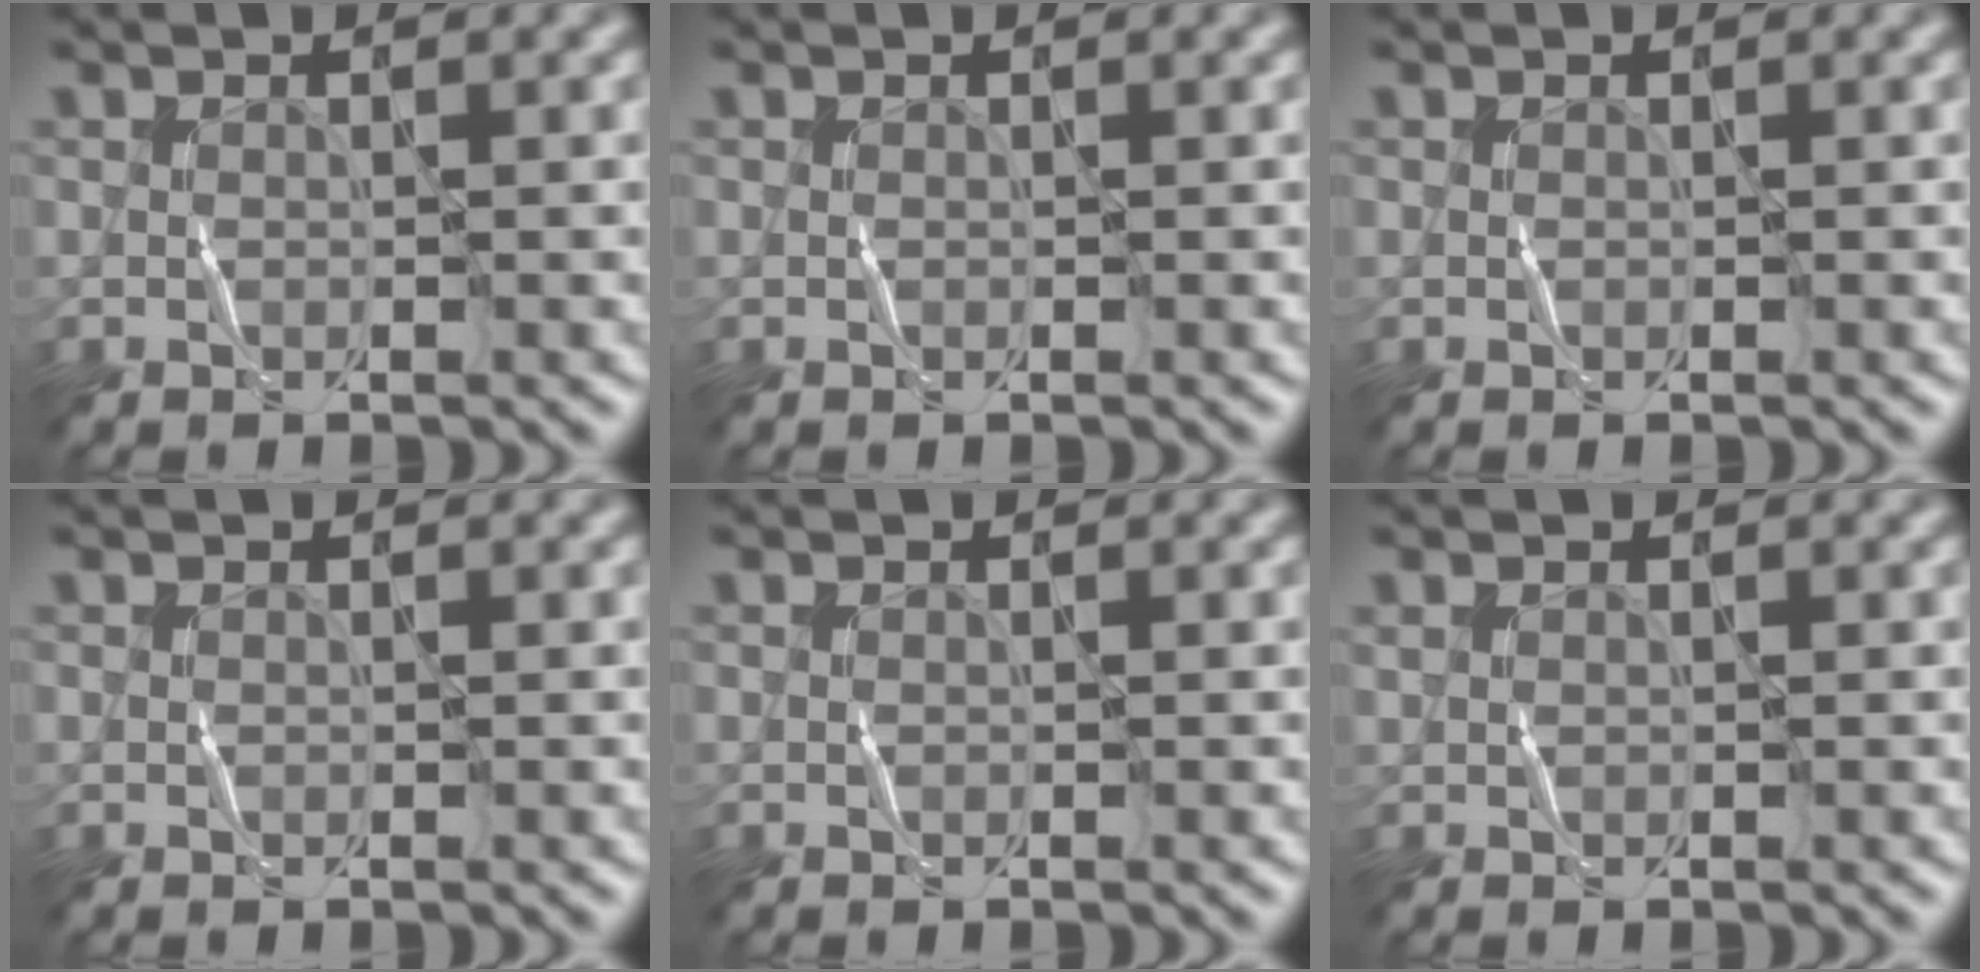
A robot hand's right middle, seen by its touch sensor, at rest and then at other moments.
{"total": 0.0}
{"total": 0.0}
{"total": 0.0}
{"total": 0.0}
{"total": 0.0}